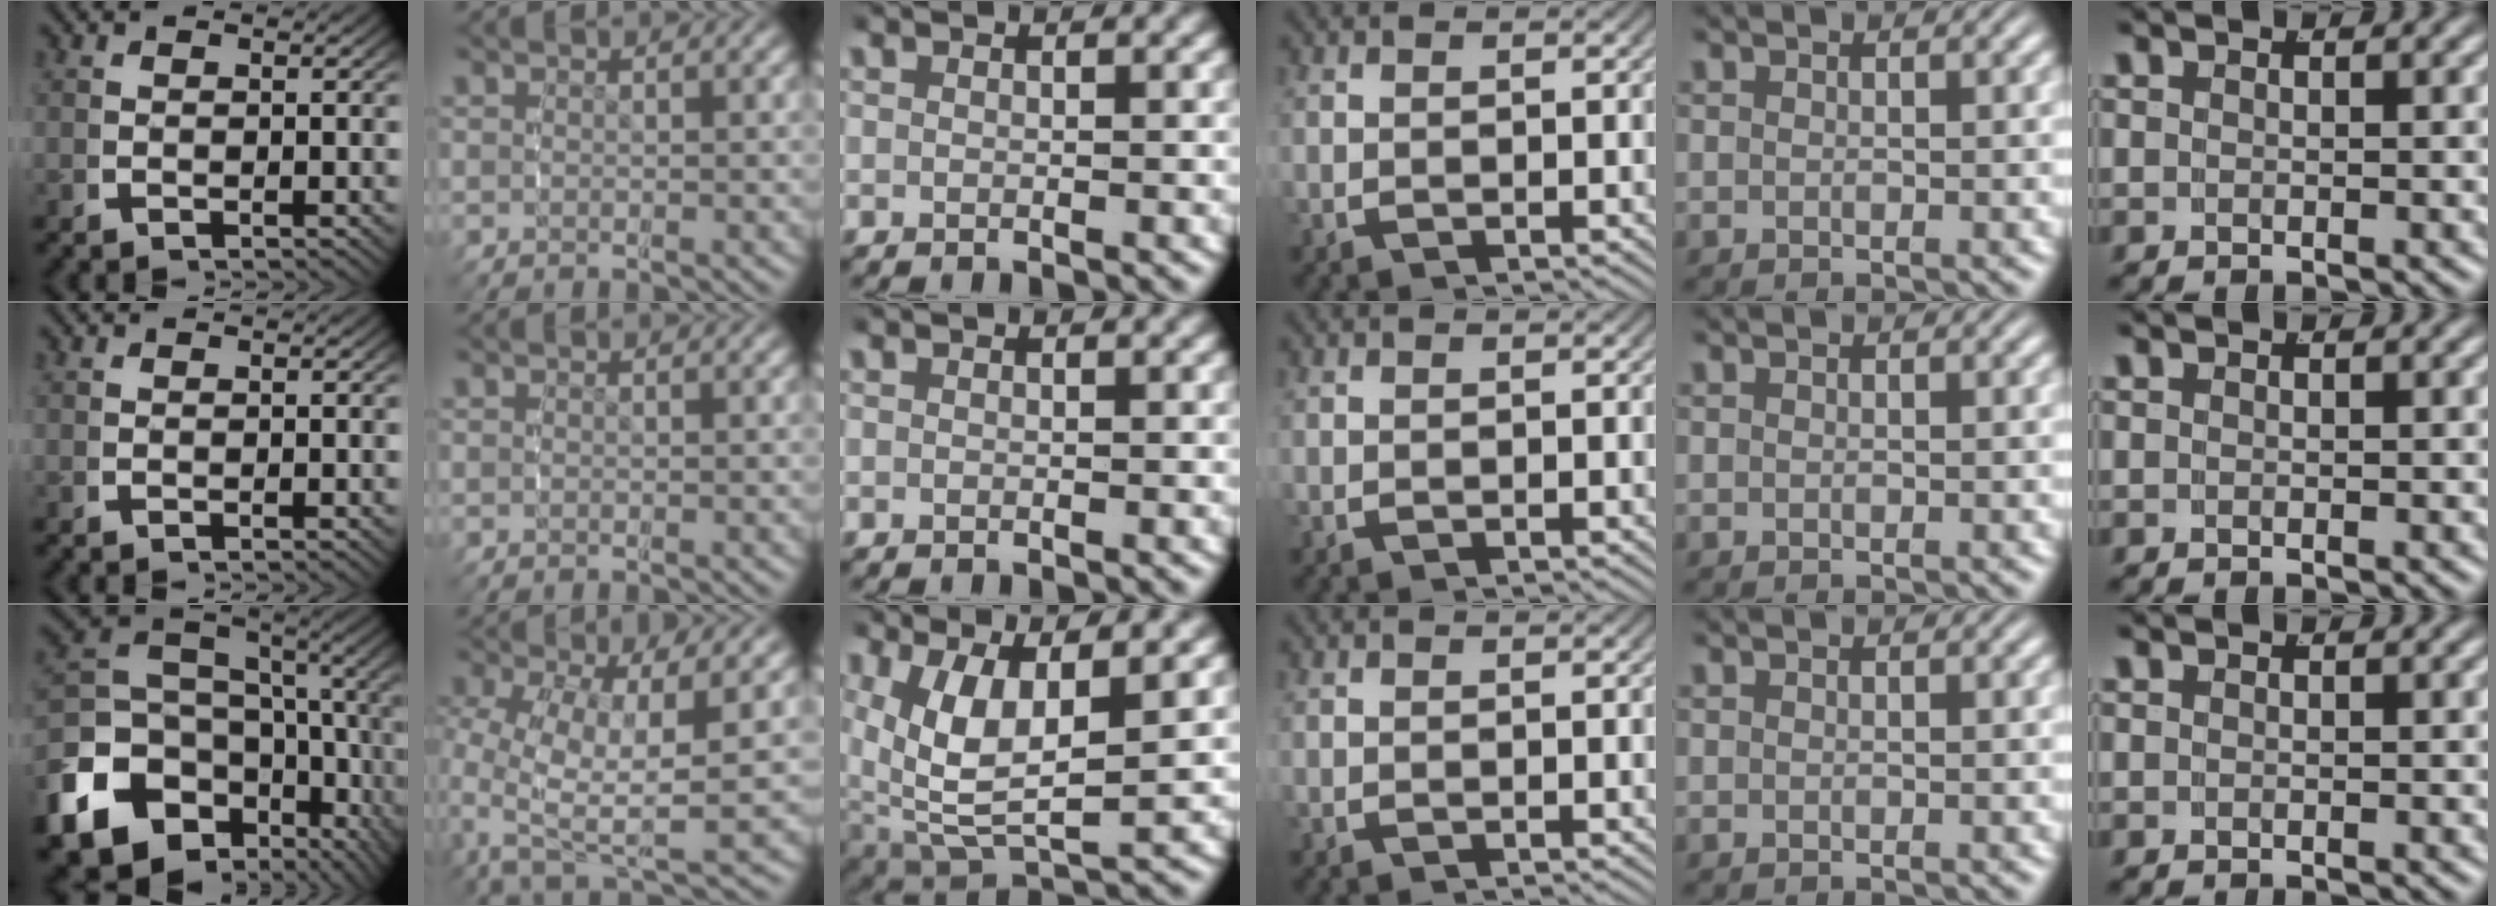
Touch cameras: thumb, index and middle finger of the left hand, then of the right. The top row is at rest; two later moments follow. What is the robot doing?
{"motion": "grasp_and_lifting", "object": "backpack"}